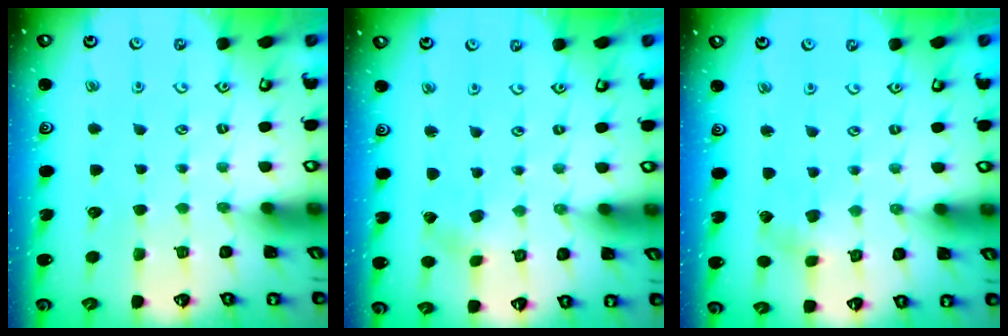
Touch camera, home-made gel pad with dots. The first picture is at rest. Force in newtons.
{"total": 0.6, "press": 0.6, "slide": 0.2}
{"total": 2.6, "press": 2.6, "slide": 0.4}